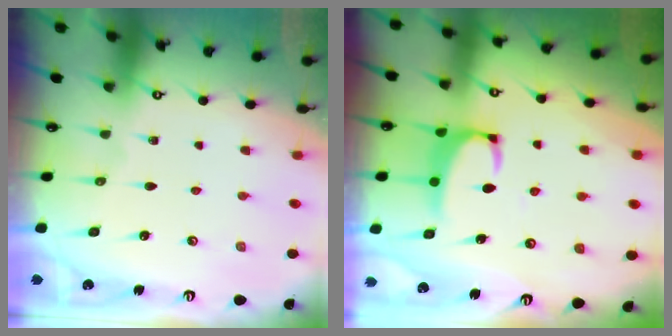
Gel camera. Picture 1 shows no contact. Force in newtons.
{"total": 2.4, "press": 2.3, "slide": 0.7}